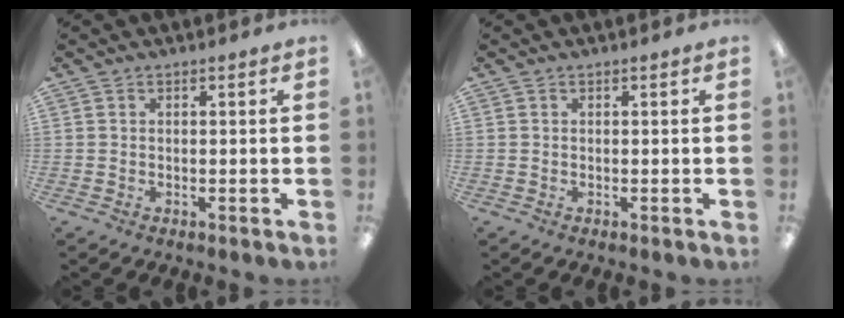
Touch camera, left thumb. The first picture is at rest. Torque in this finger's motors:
{"motor_torque": [0.00, 0.00, 0.00, 0.00, 0.00]}